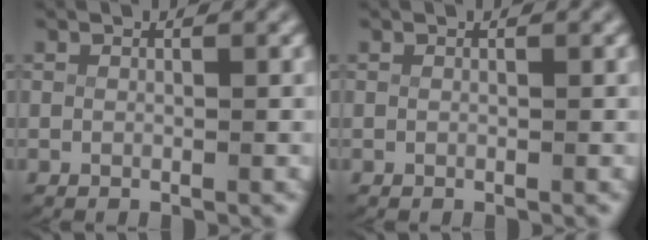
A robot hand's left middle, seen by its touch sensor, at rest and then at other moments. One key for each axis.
{"total": 0.0}